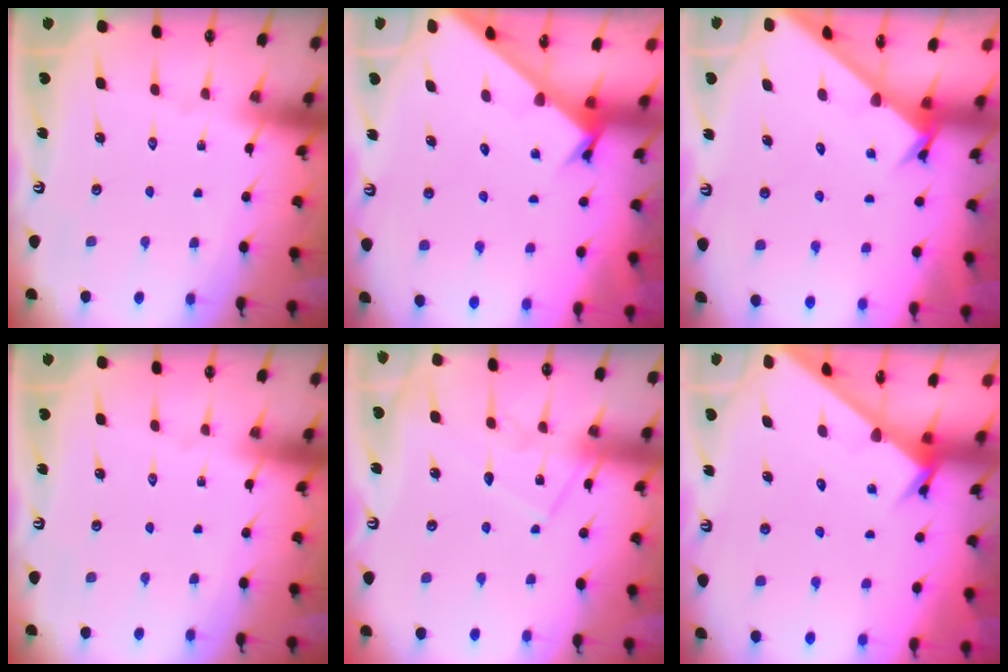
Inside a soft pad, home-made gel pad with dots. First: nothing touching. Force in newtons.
{"total": 2.2, "press": 2.2, "slide": 0.2}
{"total": 2.4, "press": 2.4, "slide": 0.1}
{"total": 0.0}
{"total": 10.9, "press": 10.9, "slide": 0.9}
{"total": 2.9, "press": 2.9, "slide": 0.1}